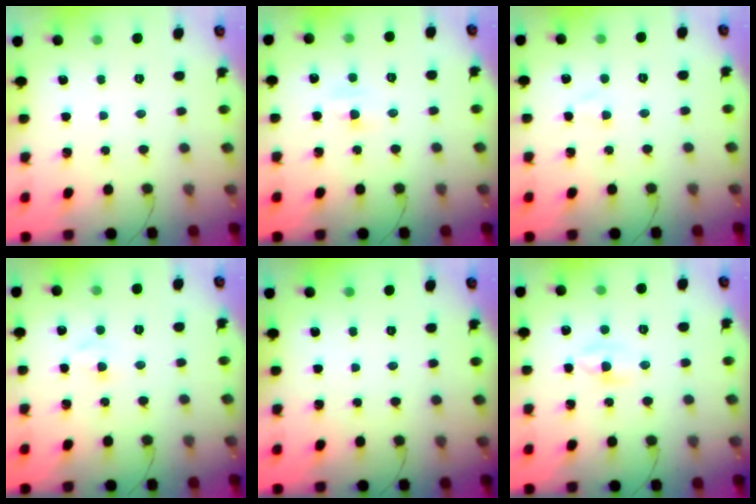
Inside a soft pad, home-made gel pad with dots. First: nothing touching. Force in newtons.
{"total": 3.9, "press": 3.7, "slide": 1.3}
{"total": 1.6, "press": 1.4, "slide": 0.7}
{"total": 2.2, "press": 2.1, "slide": 0.8}
{"total": 0.0}
{"total": 2.2, "press": 1.9, "slide": 1.1}